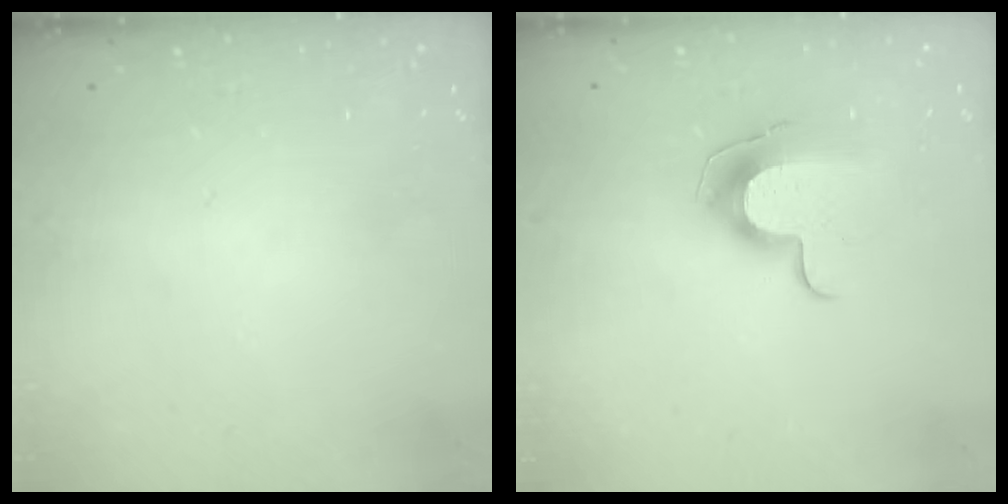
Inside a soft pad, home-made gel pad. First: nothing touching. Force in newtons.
{"total": 10.3, "press": 10.3, "slide": 0.3}